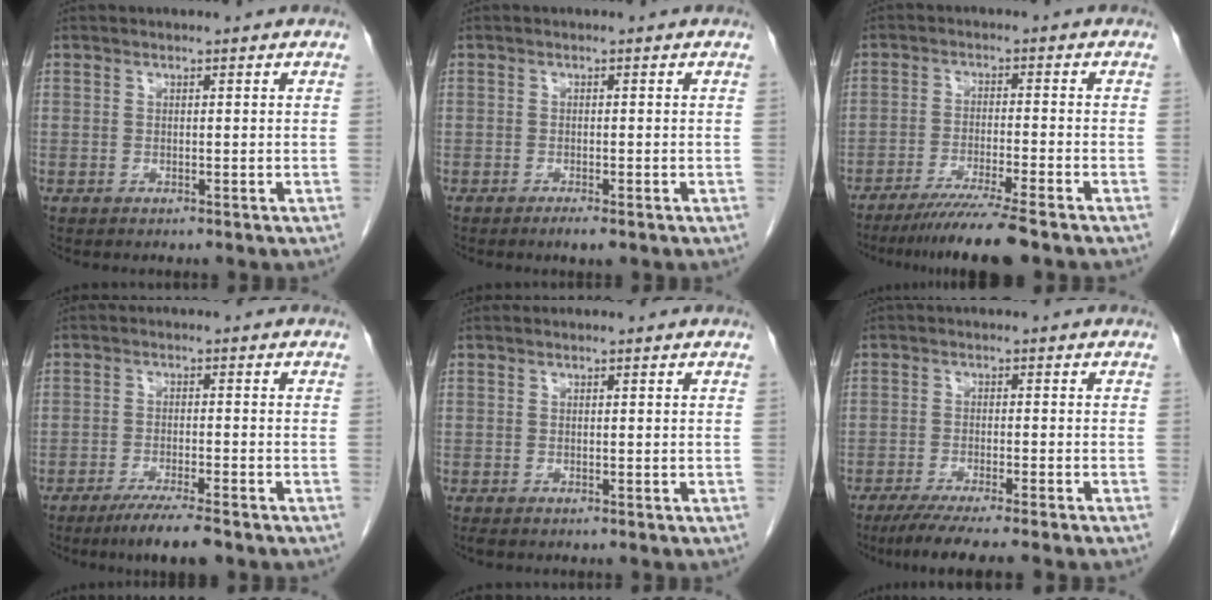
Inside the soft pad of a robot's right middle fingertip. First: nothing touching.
{"total": 1.5, "force": [-1.1, 0.1, 1.1], "torque": [-0.025, -0.006, -0.015]}
{"total": 8.6, "force": [-6.9, -1.4, 5.0], "torque": [-0.077, -0.030, -0.114]}
{"total": 6.1, "force": [-4.6, 0.2, 4.0], "torque": [-0.070, -0.017, -0.076]}
{"total": 0.6, "force": [-0.5, 0.1, 0.2], "torque": [-0.005, -0.002, -0.008]}
{"total": 8.9, "force": [-7.2, -0.7, 5.1], "torque": [-0.063, -0.023, -0.110]}